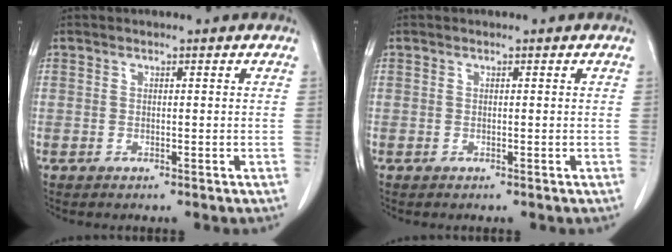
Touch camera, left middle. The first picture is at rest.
{"total": 0.0}